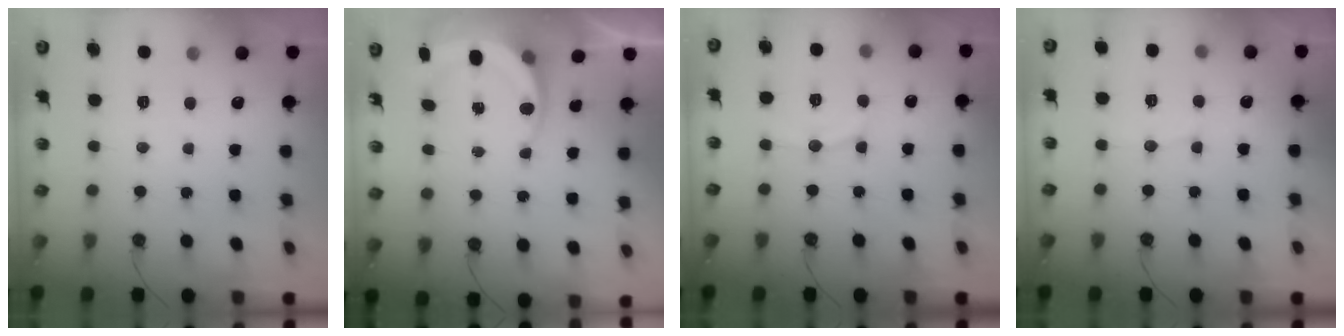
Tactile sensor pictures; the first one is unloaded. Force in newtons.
{"total": 6.1, "press": 6.0, "slide": 1.1}
{"total": 8.7, "press": 8.7, "slide": 0.7}
{"total": 4.2, "press": 4.1, "slide": 0.4}